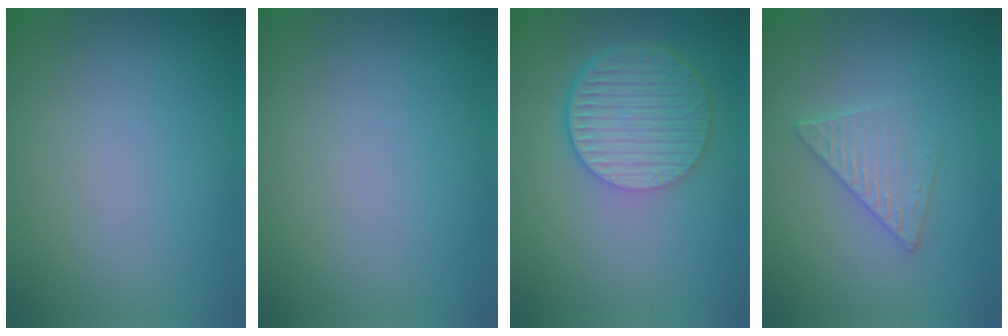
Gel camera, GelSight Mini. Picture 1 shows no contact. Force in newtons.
{"total": 0.0}
{"total": 6.8, "press": 4.9, "slide": 4.8}
{"total": 2.6, "press": 2.6, "slide": 0.3}